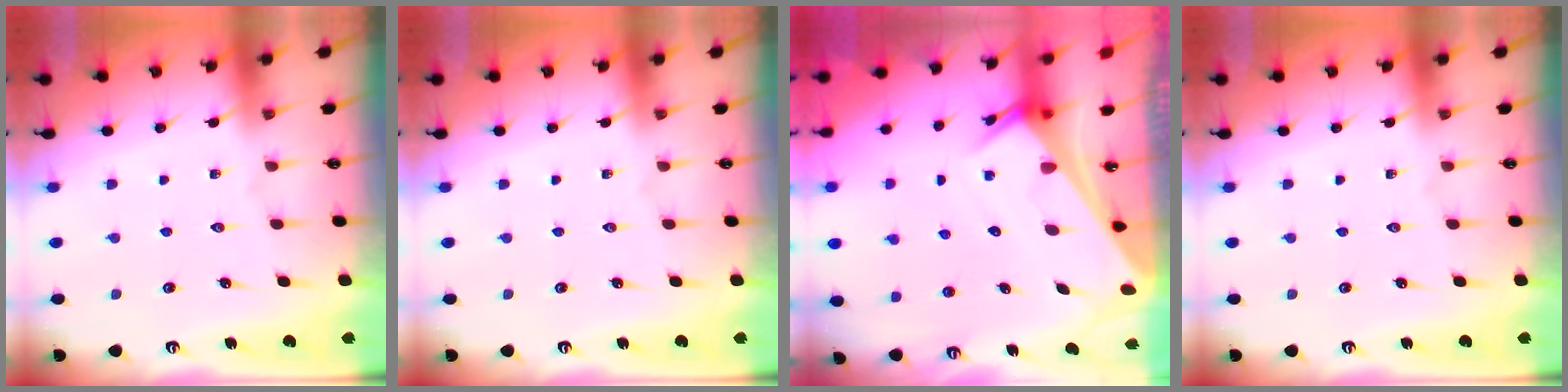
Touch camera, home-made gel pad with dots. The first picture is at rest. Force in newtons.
{"total": 0.0}
{"total": 2.9, "press": 2.9, "slide": 0.2}
{"total": 0.0}